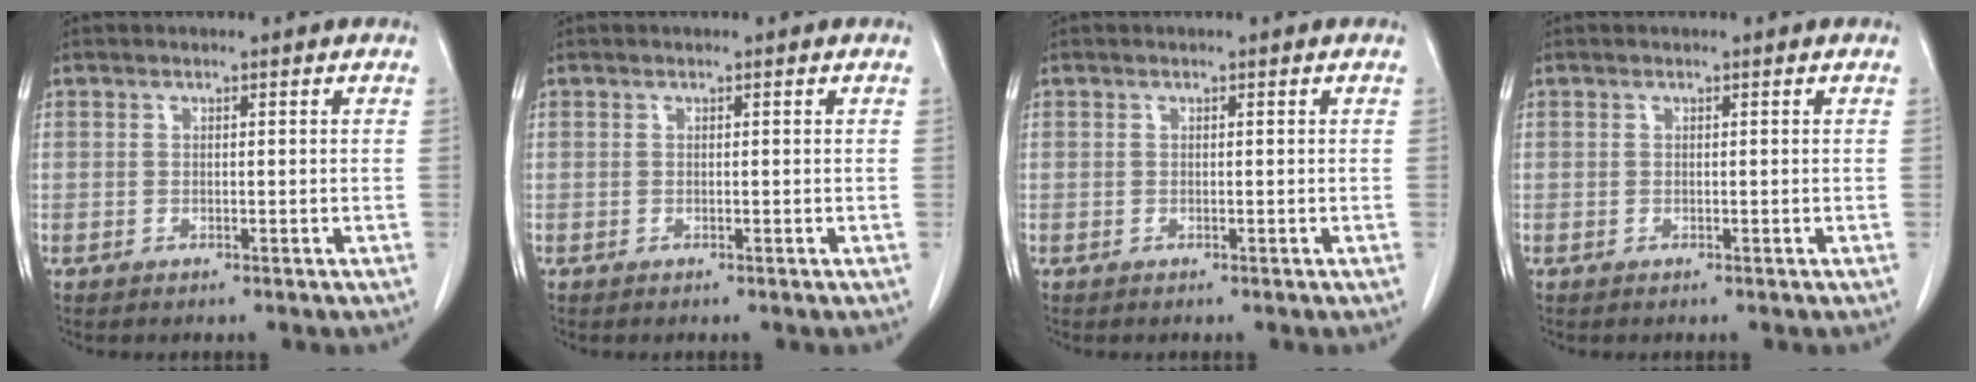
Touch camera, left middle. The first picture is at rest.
{"total": 0.0}
{"total": 0.0}
{"total": 0.0}